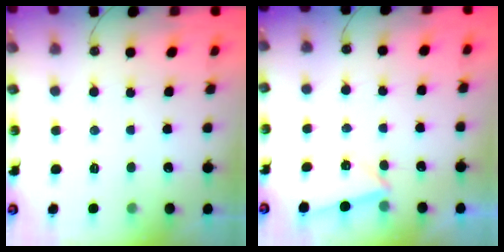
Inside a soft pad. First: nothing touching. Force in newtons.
{"total": 2.7, "press": 2.5, "slide": 1.1}